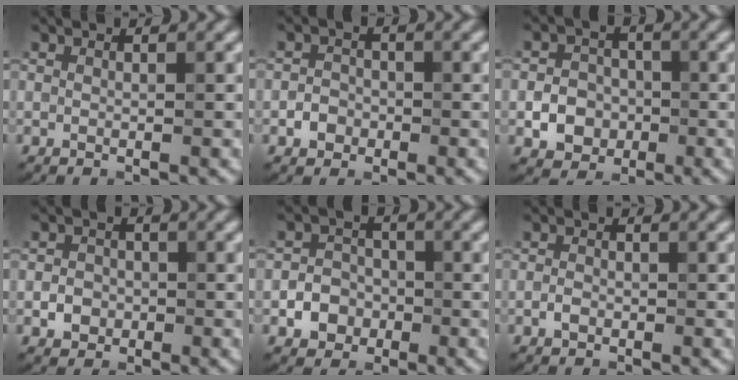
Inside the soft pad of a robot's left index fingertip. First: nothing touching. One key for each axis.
{"total": 1.7, "fx": -0.7, "fy": 1.5, "fz": 0.6, "tx": -0.002, "ty": 0.002, "tz": -0.017}
{"total": 3.6, "fx": -1.1, "fy": 3.1, "fz": 1.6, "tx": -0.011, "ty": 0.000, "tz": -0.023}
{"total": 1.8, "fx": -0.5, "fy": 1.6, "fz": 0.7, "tx": -0.004, "ty": -0.001, "tz": -0.013}
{"total": 2.9, "fx": -1.1, "fy": 2.5, "fz": 1.0, "tx": -0.005, "ty": 0.003, "tz": -0.023}
{"total": 1.0, "fx": -0.5, "fy": 0.7, "fz": 0.6, "tx": -0.011, "ty": 0.000, "tz": -0.011}